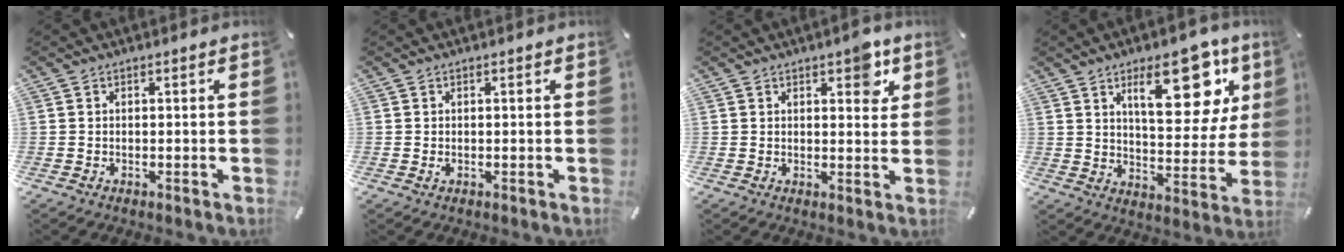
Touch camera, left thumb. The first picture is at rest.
{"total": 0.9, "force": [0.0, 0.3, 0.8], "torque": [-0.023, -0.003, -0.003]}
{"total": 6.2, "force": [3.7, 3.1, 3.9], "torque": [-0.030, -0.018, 0.055]}
{"total": 18.5, "force": [9.9, 8.4, 13.2], "torque": [-0.173, -0.049, 0.157]}